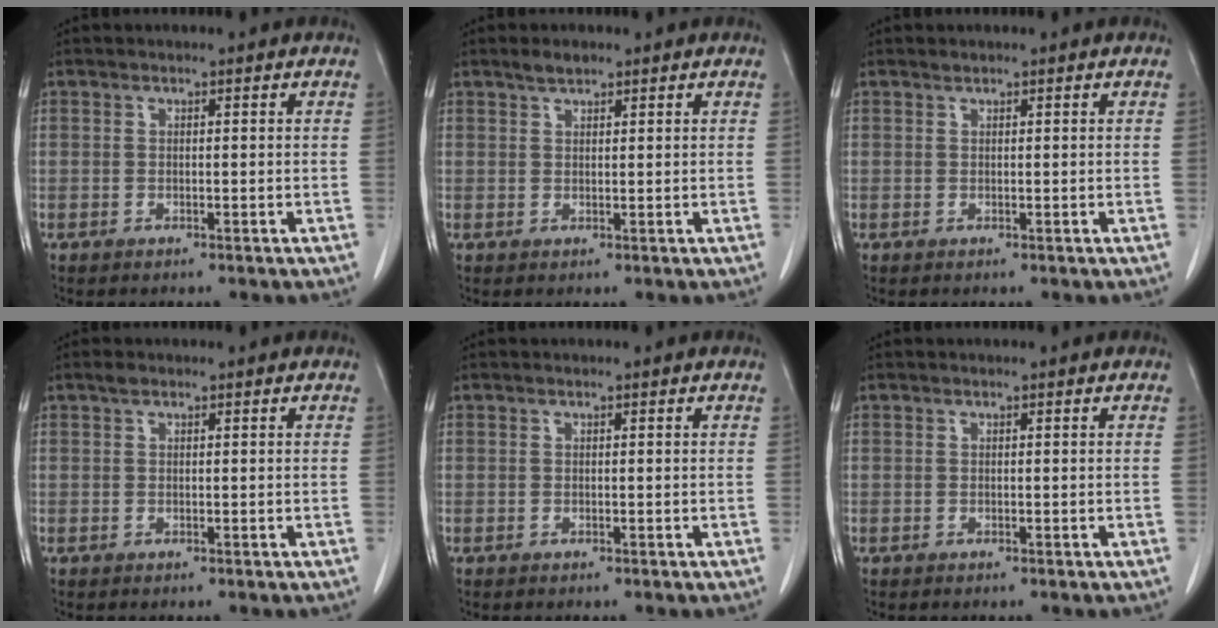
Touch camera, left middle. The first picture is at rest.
{"total": 1.8, "force": [1.5, 0.7, 0.8], "torque": [-0.018, 0.004, 0.028]}
{"total": 0.0}
{"total": 0.8, "force": [0.6, 0.3, 0.4], "torque": [-0.010, 0.008, 0.011]}
{"total": 0.0}
{"total": 0.0}